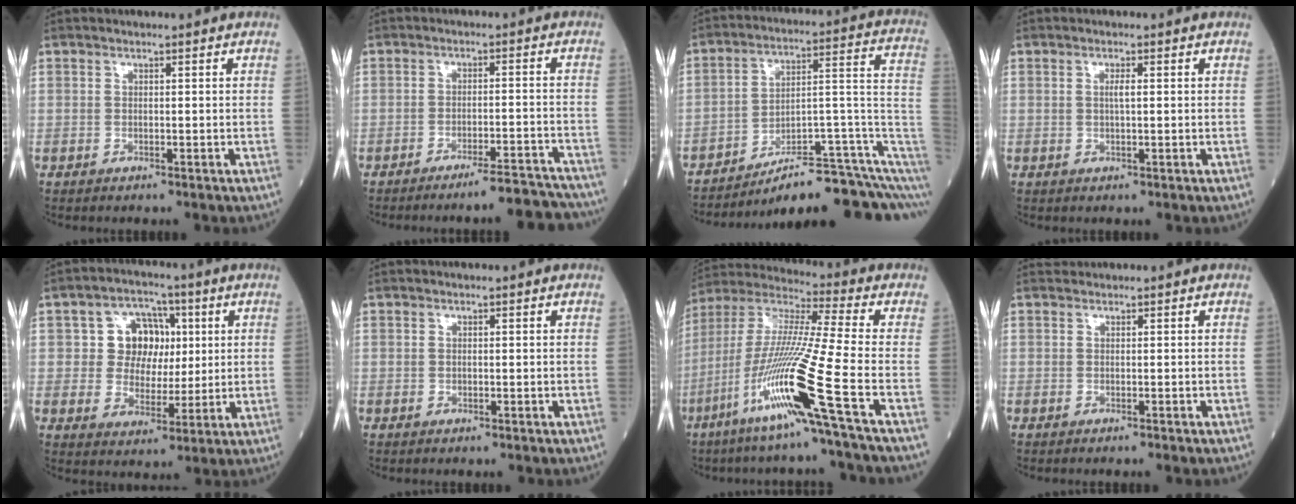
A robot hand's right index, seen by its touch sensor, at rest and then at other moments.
{"total": 9.2, "force": [-8.7, 0.3, 2.9], "torque": [-0.010, 0.019, -0.120]}
{"total": 16.9, "force": [-11.5, 1.8, 12.3], "torque": [-0.100, 0.071, -0.165]}
{"total": 1.3, "force": [0.2, 0.0, 1.2], "torque": [-0.027, 0.000, 0.002]}
{"total": 8.3, "force": [1.8, 7.0, 4.0], "torque": [-0.064, 0.024, 0.038]}
{"total": 0.0}
{"total": 18.2, "force": [-7.8, -2.0, 16.3], "torque": [-0.345, -0.030, -0.158]}
{"total": 0.0}